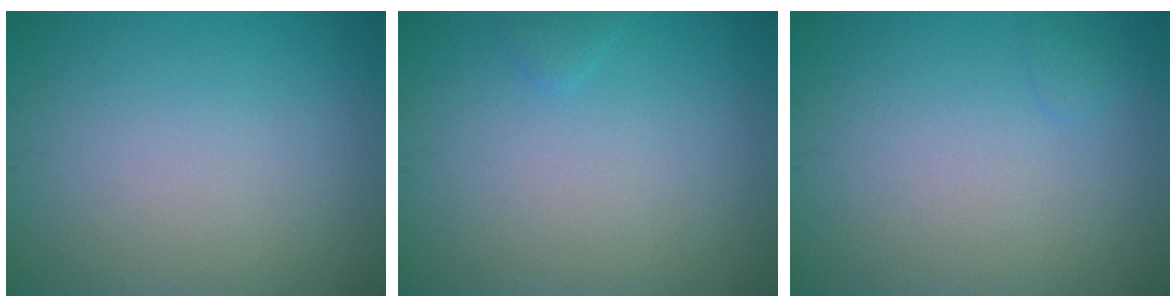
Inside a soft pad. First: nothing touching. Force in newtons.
{"total": 0.6, "press": 0.6, "slide": 0.0}
{"total": 0.6, "press": 0.6, "slide": 0.0}